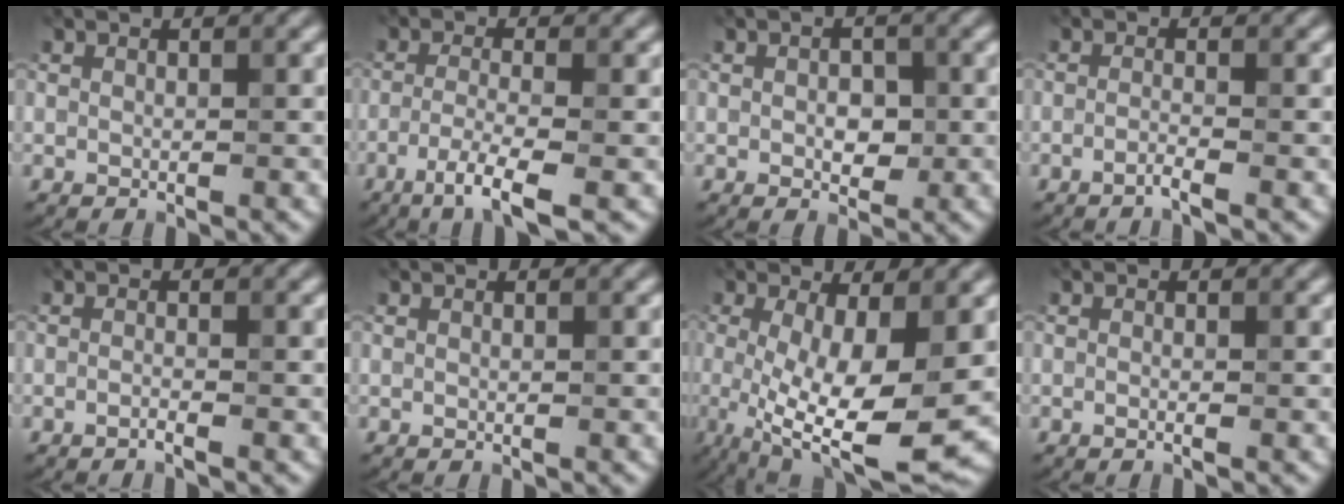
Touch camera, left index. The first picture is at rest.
{"total": 3.8, "force": [-1.9, 0.5, 3.2], "torque": [-0.061, 0.001, -0.046]}
{"total": 2.1, "force": [-0.1, 1.4, 1.6], "torque": [-0.024, -0.003, -0.001]}
{"total": 1.4, "force": [-0.9, 0.1, 1.0], "torque": [-0.015, 0.001, -0.025]}
{"total": 0.8, "force": [-0.5, 0.1, 0.6], "torque": [-0.010, -0.001, -0.013]}
{"total": 0.0}
{"total": 10.9, "force": [-1.7, 3.0, 10.3], "torque": [-0.181, -0.027, -0.019]}
{"total": 0.7, "force": [-0.2, 0.1, 0.6], "torque": [-0.010, -0.008, -0.008]}